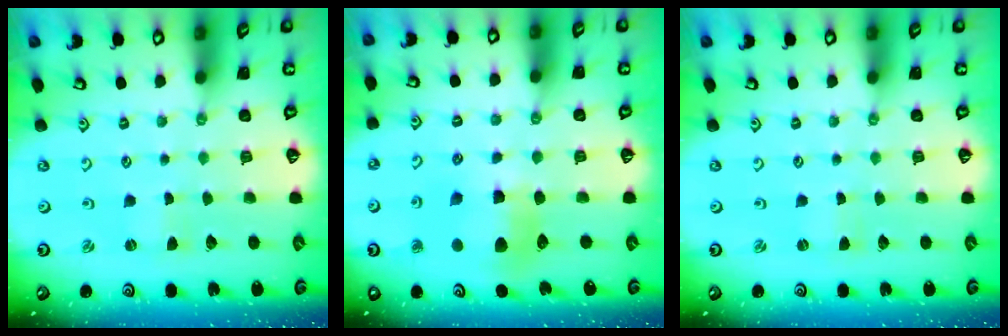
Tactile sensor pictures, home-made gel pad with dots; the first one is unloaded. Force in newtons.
{"total": 9.2, "press": 9.2, "slide": 1.1}
{"total": 0.0}